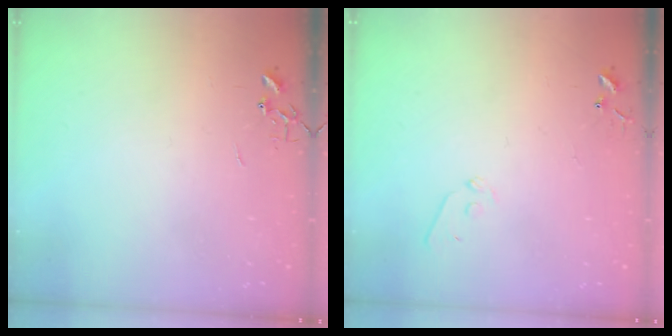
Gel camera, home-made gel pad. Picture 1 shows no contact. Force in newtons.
{"total": 5.2, "press": 5.2, "slide": 0.5}